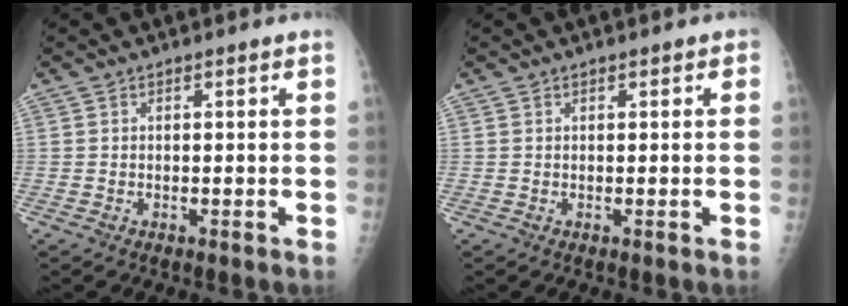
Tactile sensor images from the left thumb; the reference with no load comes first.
{"total": 0.6, "force": [0.3, 0.4, 0.3], "torque": [0.006, 0.001, 0.000]}